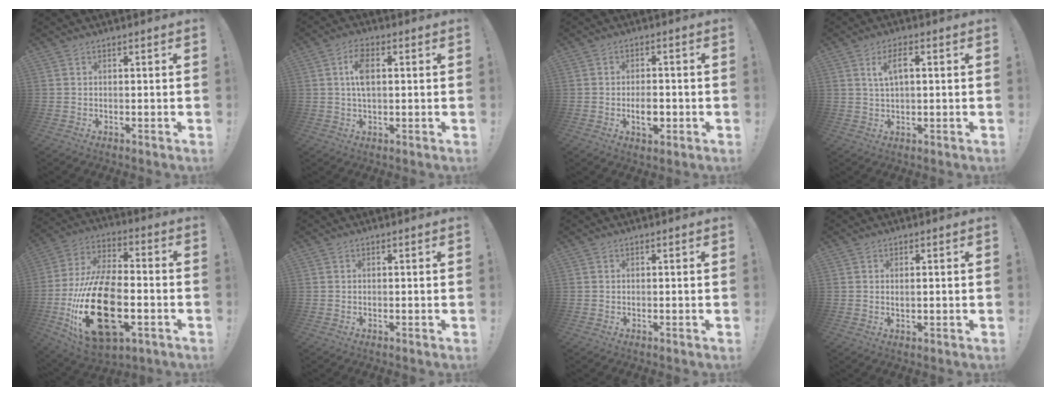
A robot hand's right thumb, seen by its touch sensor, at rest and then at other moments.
{"total": 6.4, "force": [1.1, 3.3, 5.4], "torque": [-0.090, 0.006, 0.018]}
{"total": 5.8, "force": [-1.8, 3.2, 4.5], "torque": [-0.062, 0.003, -0.033]}
{"total": 5.1, "force": [1.5, 1.8, 4.5], "torque": [-0.077, 0.001, 0.022]}
{"total": 28.1, "force": [-7.3, 15.7, 22.1], "torque": [-0.433, 0.039, -0.107]}
{"total": 0.0}
{"total": 0.0}
{"total": 1.0, "force": [0.3, 0.2, 1.0], "torque": [-0.017, -0.001, 0.004]}